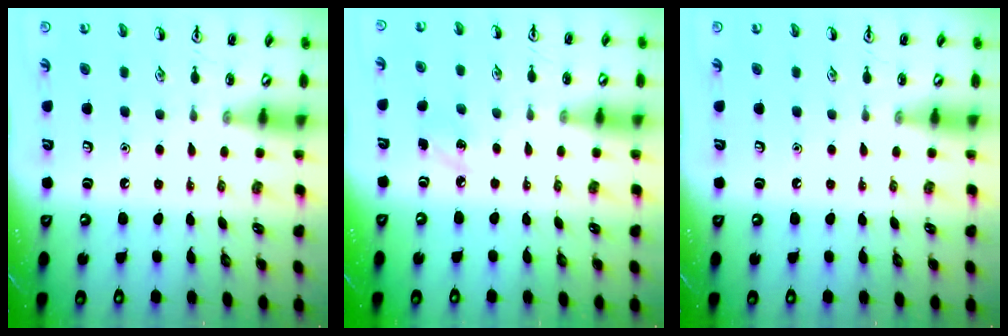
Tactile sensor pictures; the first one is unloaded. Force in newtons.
{"total": 4.5, "press": 4.2, "slide": 1.6}
{"total": 0.0}